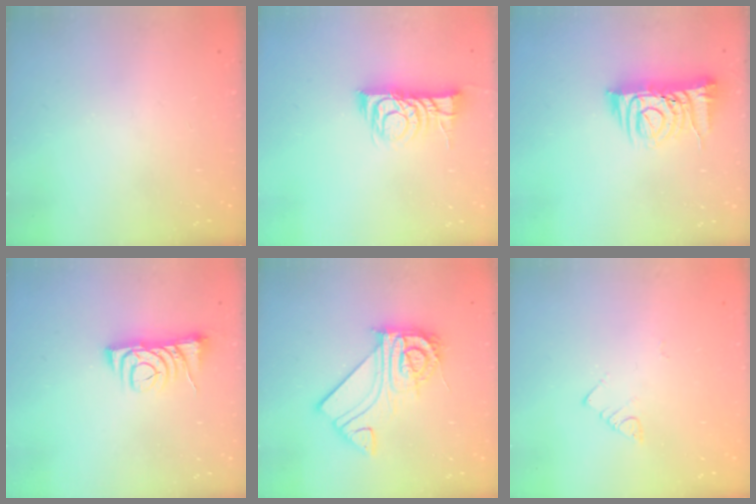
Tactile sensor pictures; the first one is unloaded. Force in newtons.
{"total": 10.8, "press": 10.8, "slide": 0.8}
{"total": 10.1, "press": 10.0, "slide": 1.4}
{"total": 9.8, "press": 9.7, "slide": 1.1}
{"total": 15.9, "press": 15.8, "slide": 0.7}
{"total": 2.7, "press": 2.6, "slide": 0.5}